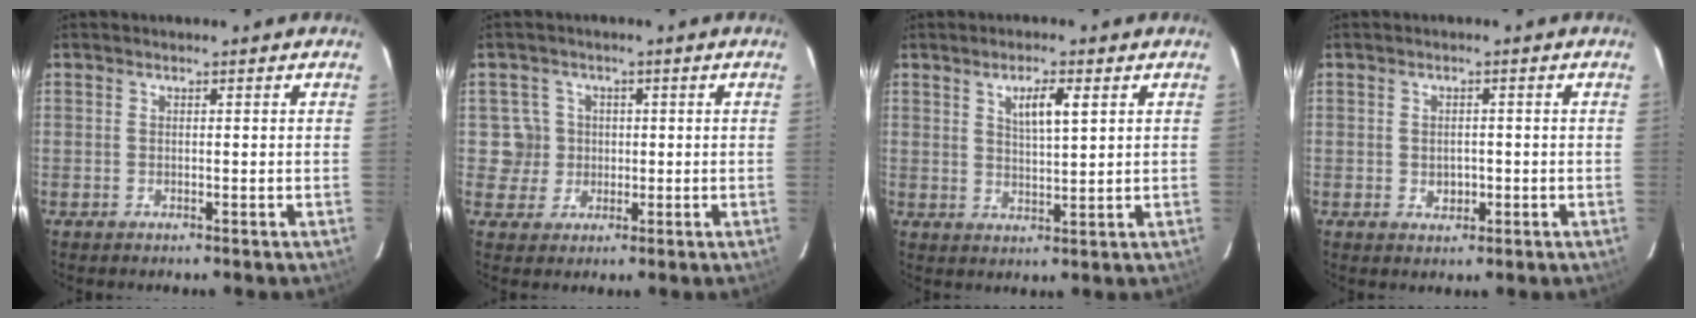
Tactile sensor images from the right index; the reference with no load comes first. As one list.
[{"total": 4.6, "force": [0.2, 4.6, 0.2], "torque": [0.004, 0.018, 0.009]}, {"total": 4.9, "force": [2.2, 1.0, 4.3], "torque": [-0.076, 0.001, 0.039]}, {"total": 2.6, "force": [-0.5, 2.2, 1.5], "torque": [-0.021, 0.000, -0.003]}]